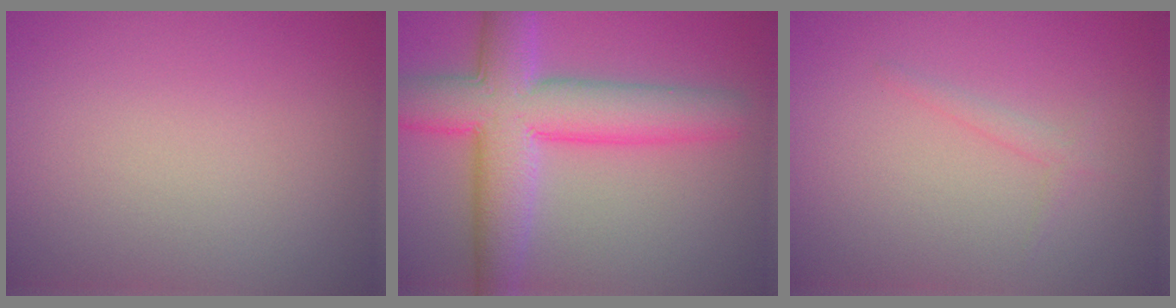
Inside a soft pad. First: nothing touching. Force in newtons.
{"total": 8.8, "press": 8.8, "slide": 0.2}
{"total": 1.0, "press": 1.0, "slide": 0.1}